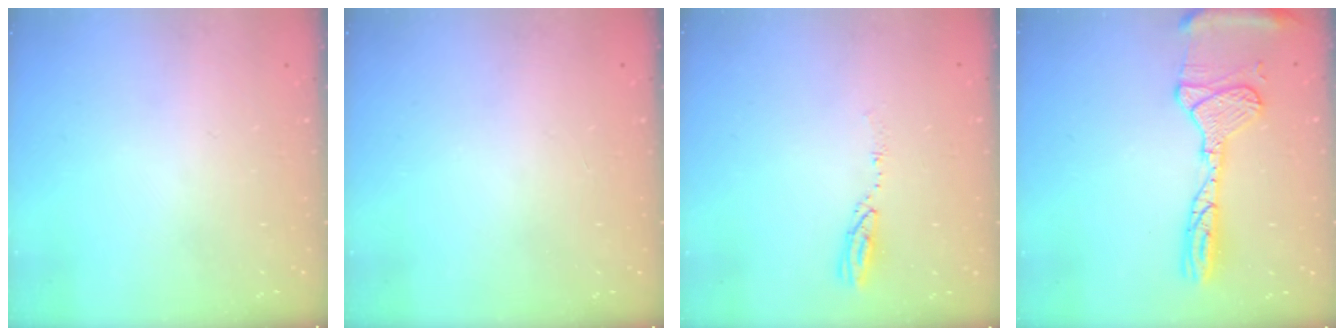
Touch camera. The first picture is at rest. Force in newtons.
{"total": 0.0}
{"total": 3.8, "press": 3.8, "slide": 0.3}
{"total": 15.3, "press": 15.1, "slide": 2.2}